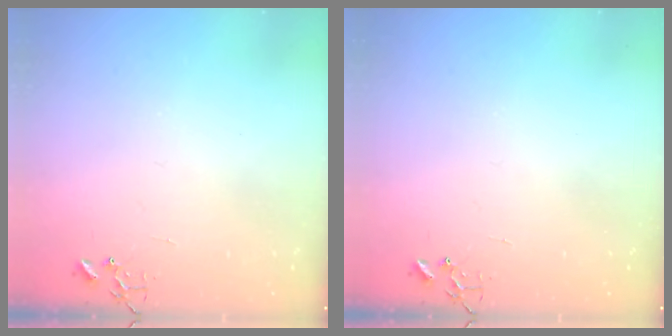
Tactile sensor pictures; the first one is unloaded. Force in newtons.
{"total": 0.0}